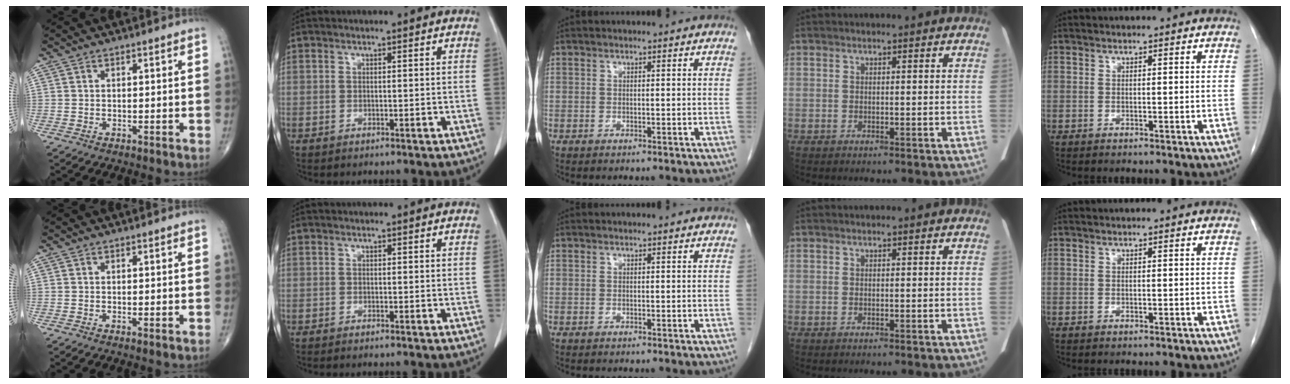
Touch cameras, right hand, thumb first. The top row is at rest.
{"thumb": {"total": 0.5, "force": [-0.1, 0.0, 0.5], "torque": [-0.011, -0.003, -0.002]}, "index": {"total": 0.7, "force": [-0.6, 0.0, 0.3], "torque": [-0.007, -0.002, -0.010]}}